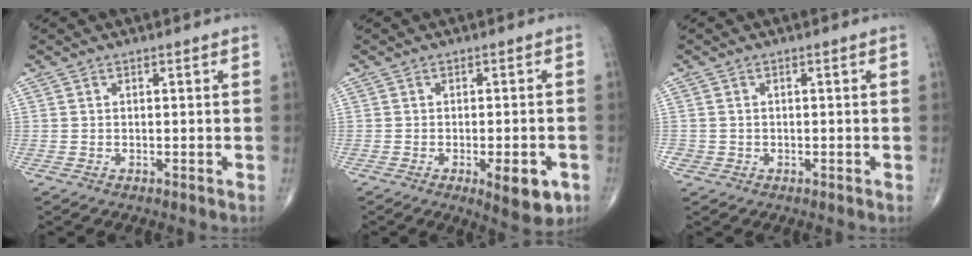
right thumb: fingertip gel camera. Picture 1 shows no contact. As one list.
[{"total": 8.1, "force": [-3.3, 2.9, 6.8], "torque": [-0.078, 0.004, -0.036]}, {"total": 1.1, "force": [-0.2, 1.1, 0.1], "torque": [0.004, 0.003, -0.004]}]